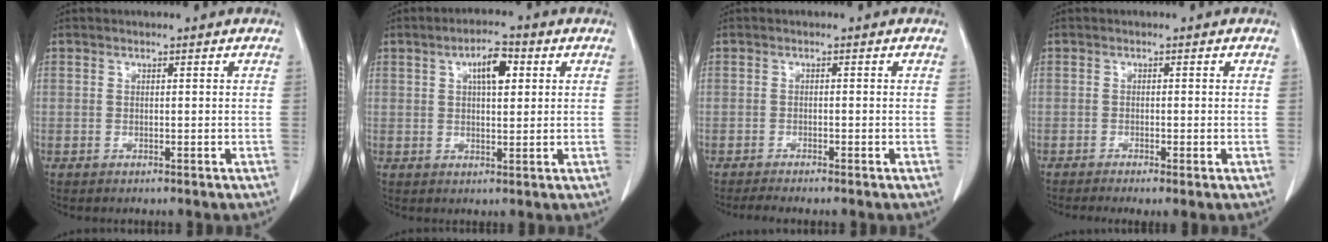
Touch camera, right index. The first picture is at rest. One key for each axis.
{"total": 6.3, "fx": 2.2, "fy": 2.5, "fz": 5.4, "tx": -0.095, "ty": 0.011, "tz": 0.039}
{"total": 3.2, "fx": -2.2, "fy": 0.7, "fz": 2.2, "tx": -0.044, "ty": 0.000, "tz": -0.033}
{"total": 3.7, "fx": -1.6, "fy": 1.1, "fz": 3.2, "tx": -0.061, "ty": -0.007, "tz": -0.026}